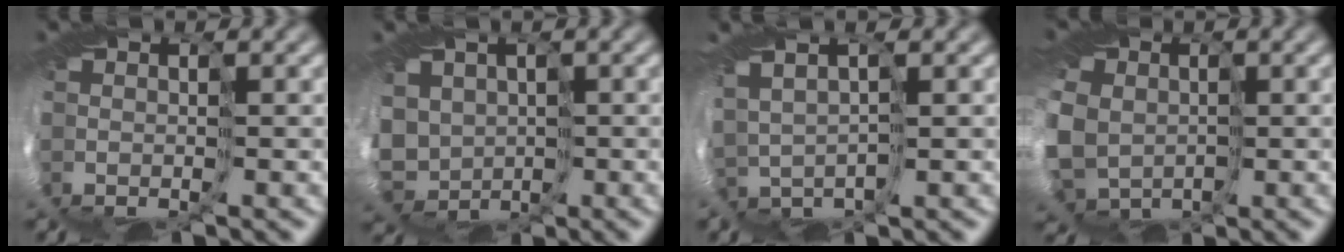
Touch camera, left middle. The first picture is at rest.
{"total": 4.3, "force": [0.3, 4.3, 0.4], "torque": [-0.039, -0.002, 0.003]}
{"total": 2.3, "force": [1.9, 1.0, 0.6], "torque": [-0.034, 0.019, 0.049]}
{"total": 10.3, "force": [-0.2, 9.3, 4.4], "torque": [-0.138, -0.024, -0.027]}